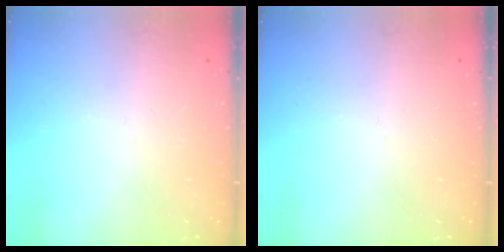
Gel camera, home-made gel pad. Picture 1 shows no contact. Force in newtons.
{"total": 0.0}